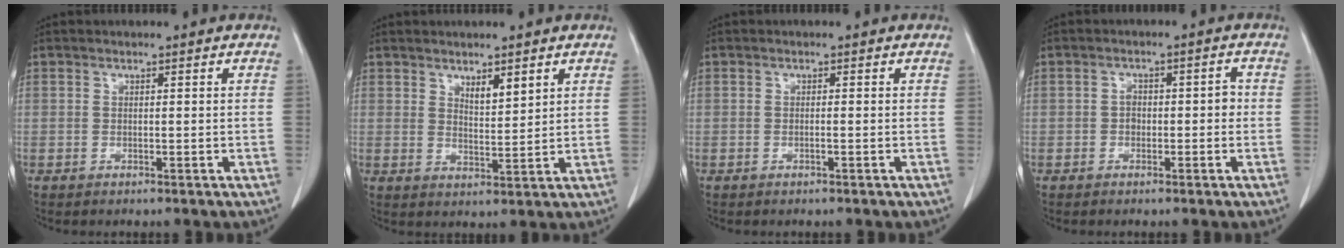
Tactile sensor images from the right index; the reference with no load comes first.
{"total": 3.5, "force": [2.3, 0.8, 2.5], "torque": [-0.045, -0.007, 0.043]}
{"total": 0.6, "force": [-0.2, -0.1, 0.5], "torque": [-0.010, 0.000, -0.003]}
{"total": 2.9, "force": [-0.5, 1.8, 2.2], "torque": [-0.027, 0.015, -0.008]}